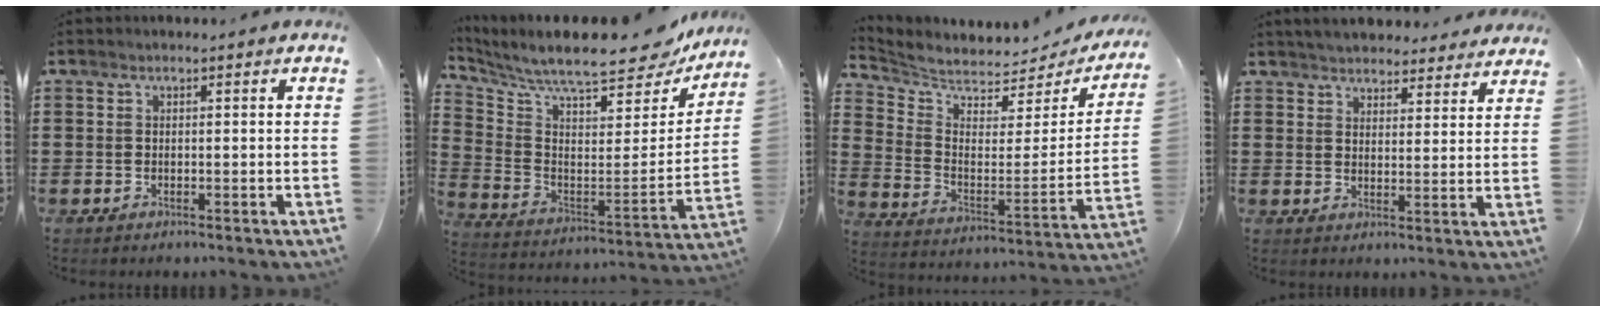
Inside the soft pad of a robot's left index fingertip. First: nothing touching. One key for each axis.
{"total": 8.6, "fx": 7.5, "fy": 1.0, "fz": 4.0, "tx": -0.106, "ty": -0.070, "tz": 0.121}
{"total": 3.9, "fx": 3.8, "fy": 0.8, "fz": 0.7, "tx": -0.041, "ty": -0.047, "tz": 0.058}
{"total": 4.2, "fx": 4.1, "fy": 0.4, "fz": 0.3, "tx": -0.021, "ty": -0.018, "tz": 0.075}